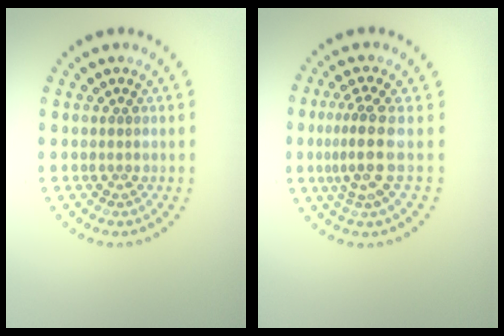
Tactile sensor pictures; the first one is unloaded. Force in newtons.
{"total": 3.2, "press": 2.3, "slide": 2.2}